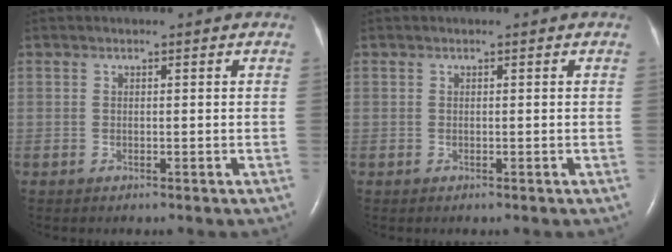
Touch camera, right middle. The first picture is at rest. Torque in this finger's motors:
{"motor_torque": [-0.01, 0.02, 0.00, 0.00]}